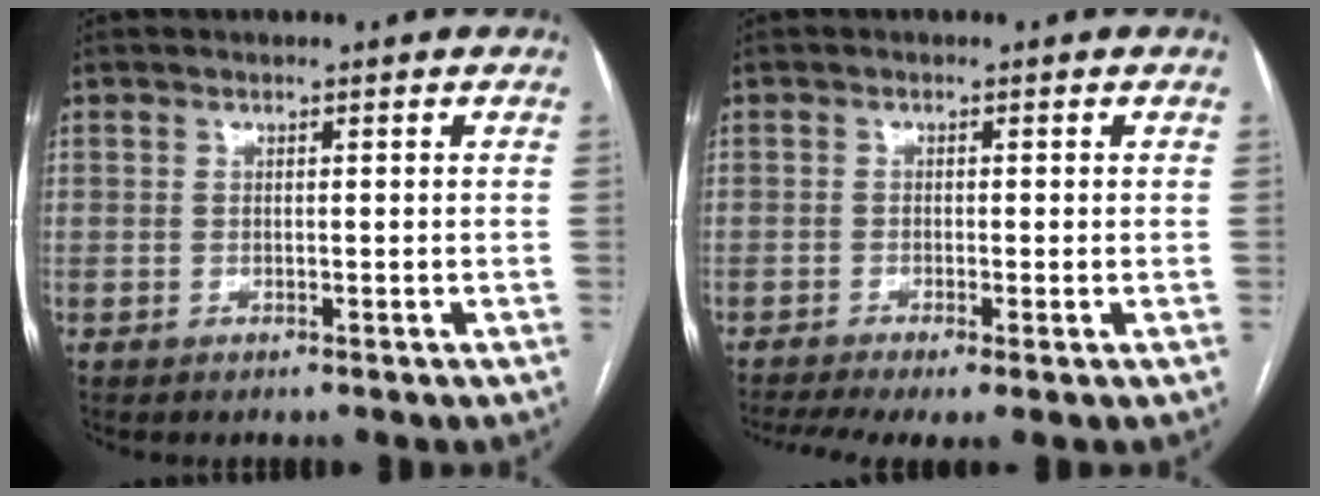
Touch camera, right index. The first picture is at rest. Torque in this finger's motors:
{"motor_torque": [1.03, -0.44, 0.16, 0.05]}